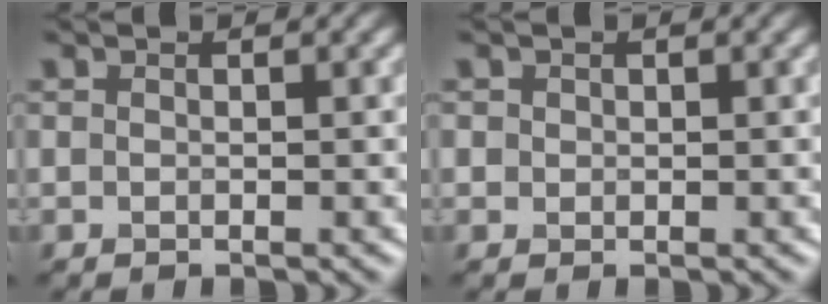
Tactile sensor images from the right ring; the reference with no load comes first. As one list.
[{"total": 0.7, "force": [0.2, 0.7, 0.1], "torque": [0.003, -0.002, 0.002]}]